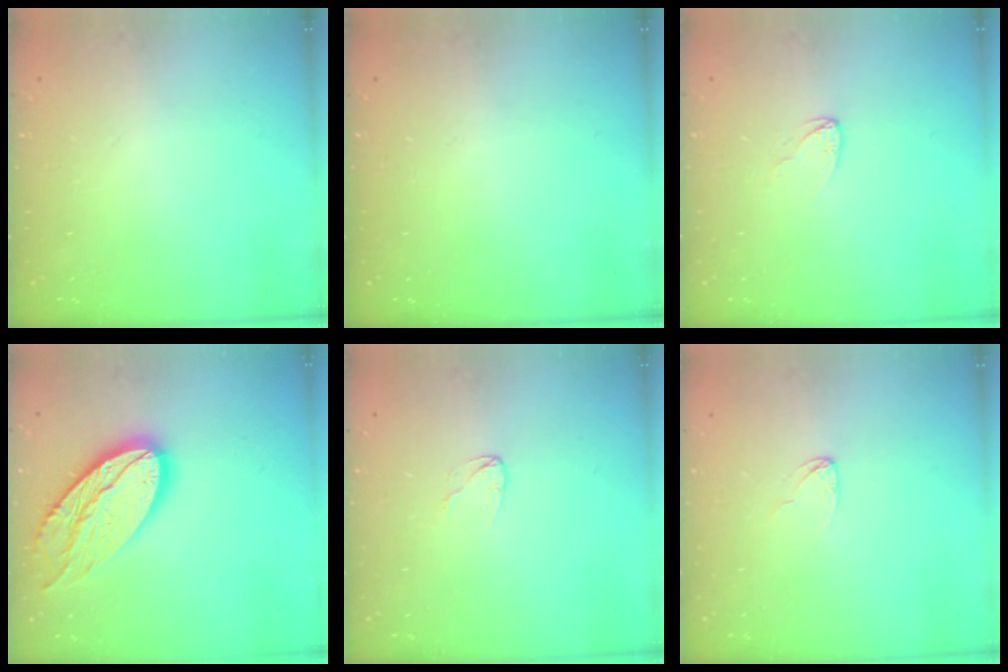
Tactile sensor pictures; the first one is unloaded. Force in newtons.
{"total": 0.0}
{"total": 2.7, "press": 2.7, "slide": 0.2}
{"total": 18.8, "press": 18.7, "slide": 1.3}
{"total": 3.4, "press": 3.4, "slide": 0.3}
{"total": 2.9, "press": 2.9, "slide": 0.2}